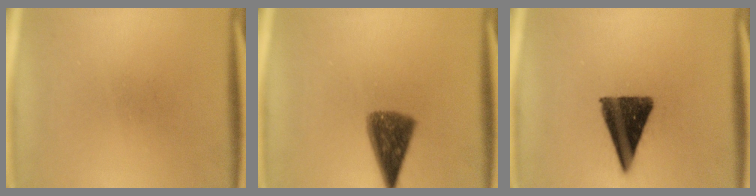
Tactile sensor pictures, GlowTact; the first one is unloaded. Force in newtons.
{"total": 8.3}
{"total": 13.2}